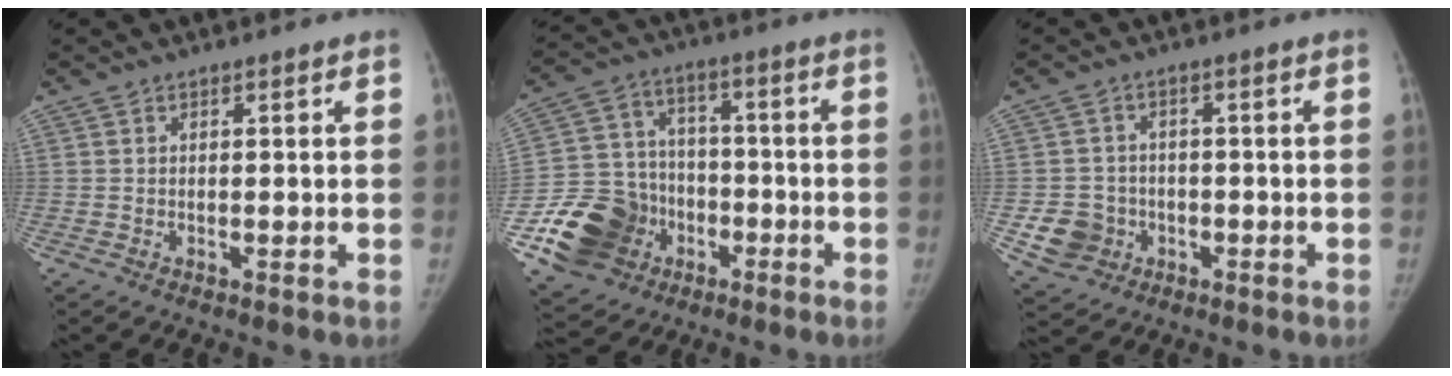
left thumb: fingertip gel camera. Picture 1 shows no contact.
{"total": 17.8, "force": [-7.0, 14.9, 6.9], "torque": [-0.117, 0.057, -0.112]}
{"total": 6.6, "force": [-2.0, 6.1, 1.7], "torque": [-0.011, 0.014, -0.029]}